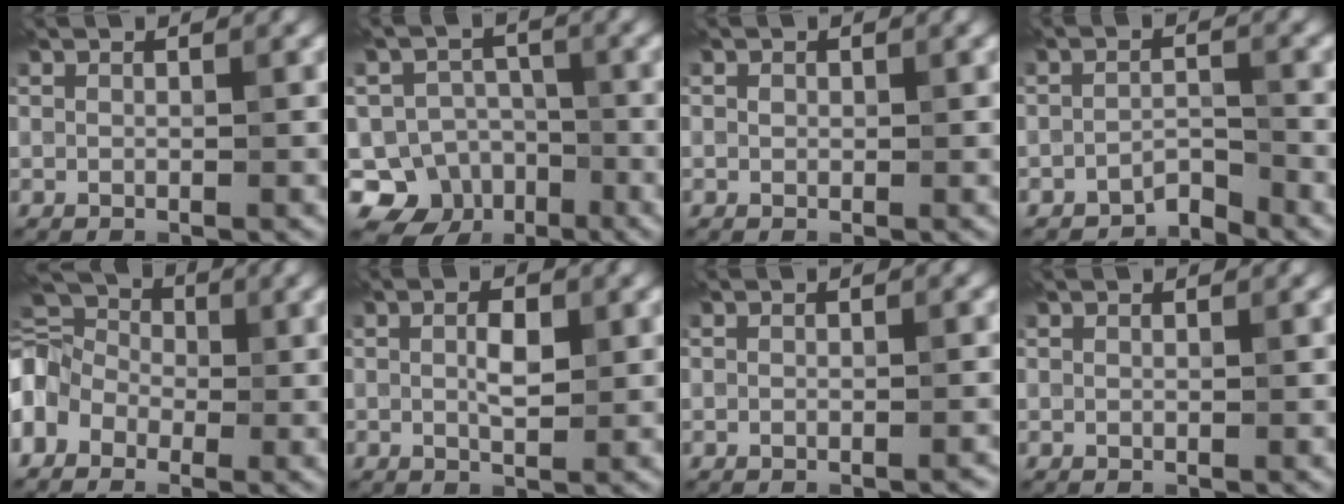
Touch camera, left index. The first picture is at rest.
{"total": 7.8, "force": [-4.2, 6.4, 1.6], "torque": [-0.001, 0.000, -0.078]}
{"total": 0.6, "force": [0.1, 0.5, 0.2], "torque": [0.000, -0.002, 0.000]}
{"total": 2.1, "force": [-2.0, 0.5, 0.5], "torque": [-0.008, 0.007, -0.039]}
{"total": 8.7, "force": [-0.6, 6.5, 5.7], "torque": [-0.123, 0.033, -0.040]}
{"total": 2.1, "force": [0.2, 0.9, 1.9], "torque": [-0.037, 0.001, 0.003]}
{"total": 0.7, "force": [-0.6, 0.3, 0.3], "torque": [-0.003, 0.002, -0.008]}
{"total": 0.0}